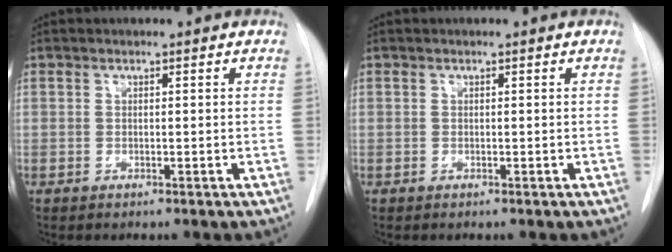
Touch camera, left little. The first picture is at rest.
{"total": 0.0}